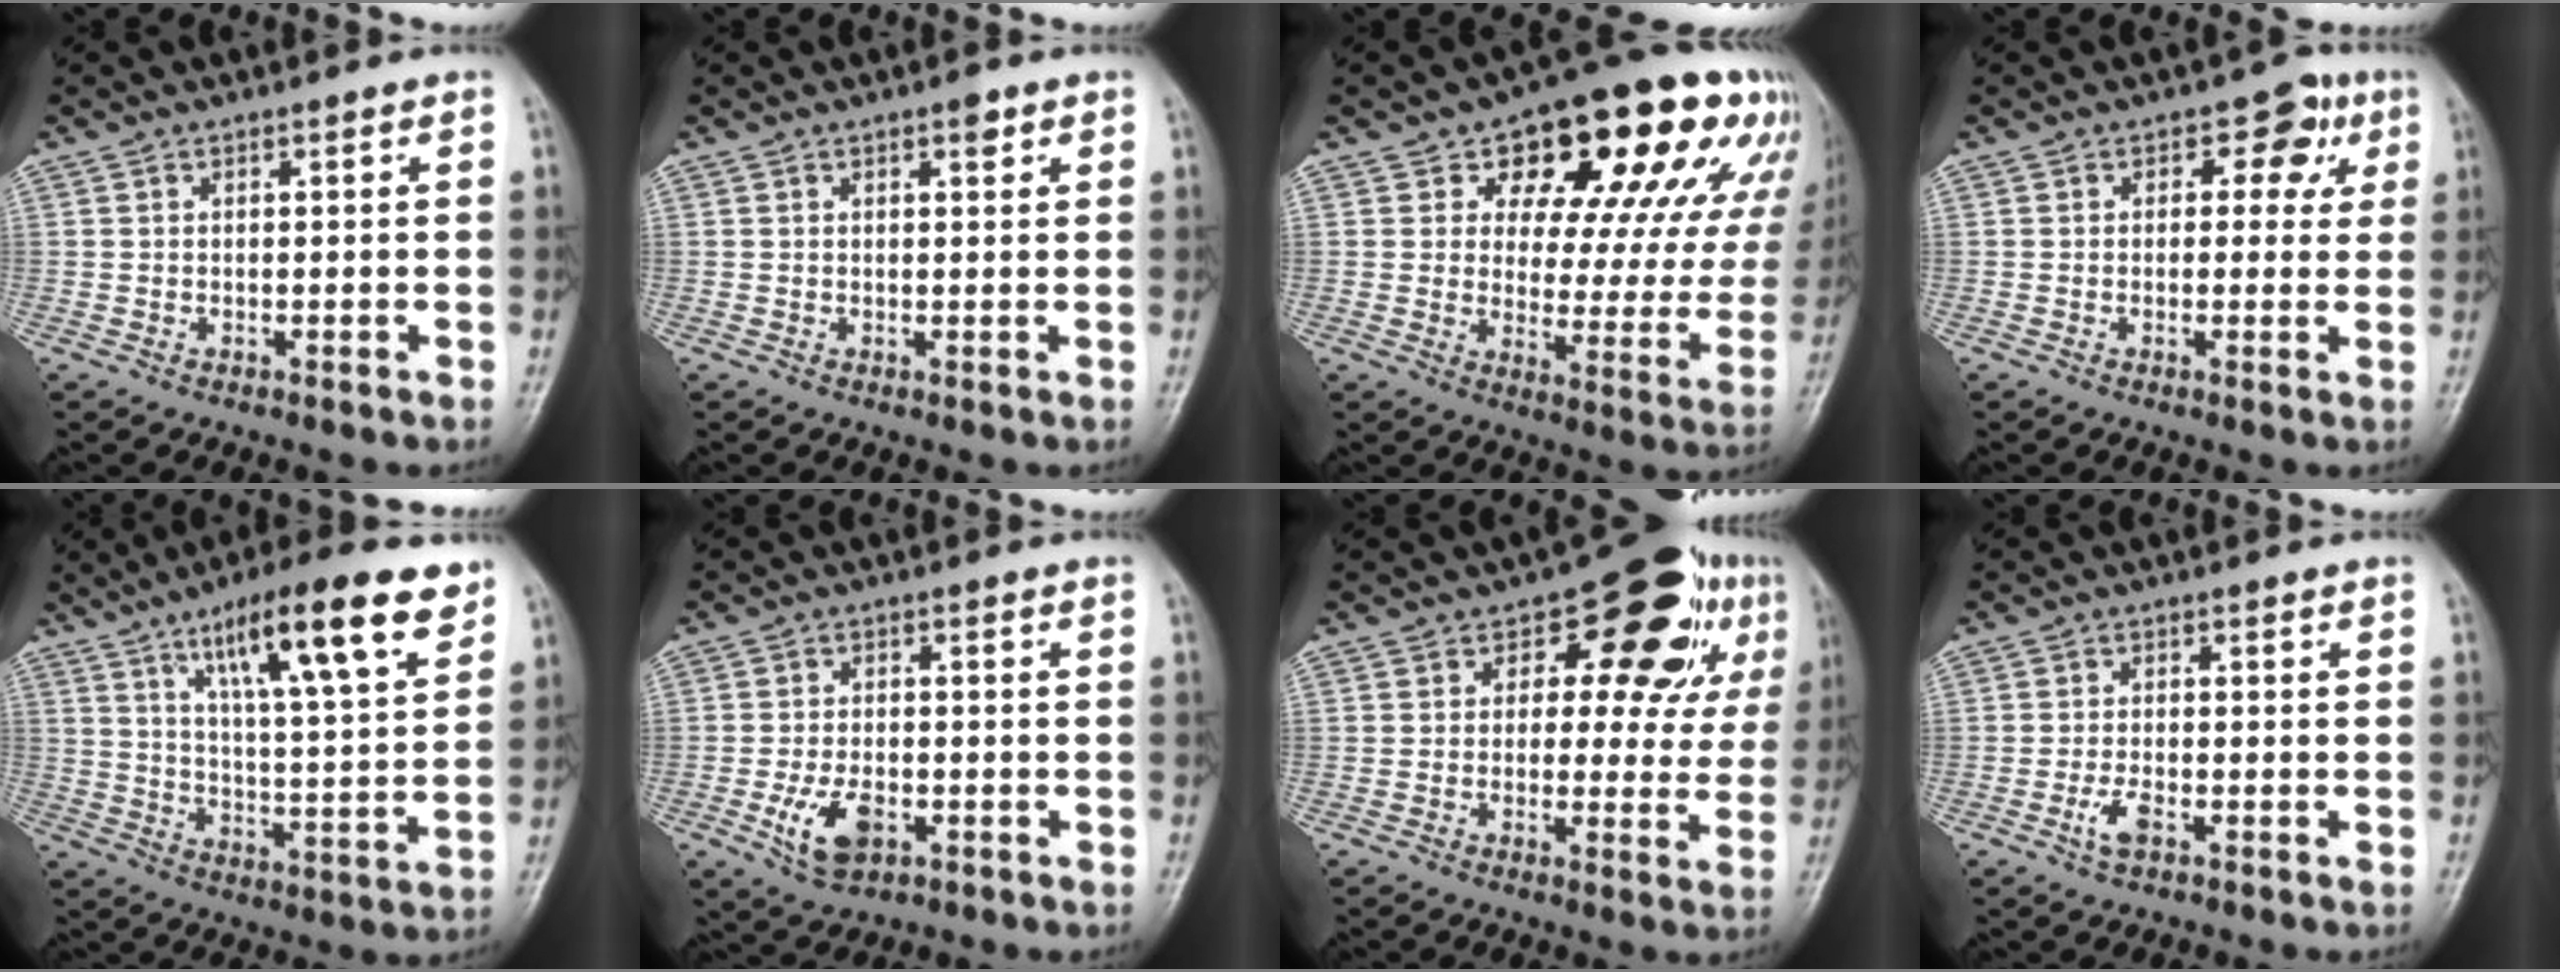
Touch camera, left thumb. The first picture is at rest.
{"total": 1.5, "force": [0.9, 0.6, 1.0], "torque": [-0.011, -0.003, 0.010]}
{"total": 23.5, "force": [12.4, 11.8, 16.2], "torque": [-0.167, -0.014, 0.168]}
{"total": 5.5, "force": [1.8, 3.9, 3.5], "torque": [0.002, 0.000, 0.010]}
{"total": 18.4, "force": [10.6, 3.9, 14.5], "torque": [-0.205, -0.043, 0.170]}
{"total": 6.8, "force": [-2.8, 4.0, 4.8], "torque": [-0.090, 0.007, -0.045]}
{"total": 13.9, "force": [4.9, 8.4, 9.9], "torque": [-0.062, 0.003, 0.056]}
{"total": 3.0, "force": [-1.7, 1.2, 2.1], "torque": [-0.050, 0.009, -0.033]}